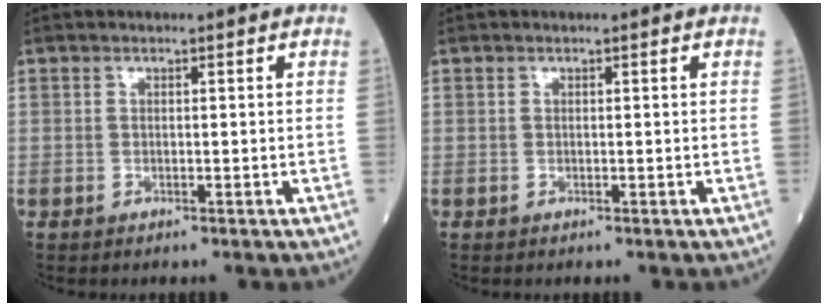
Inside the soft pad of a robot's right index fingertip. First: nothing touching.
{"total": 0.0}